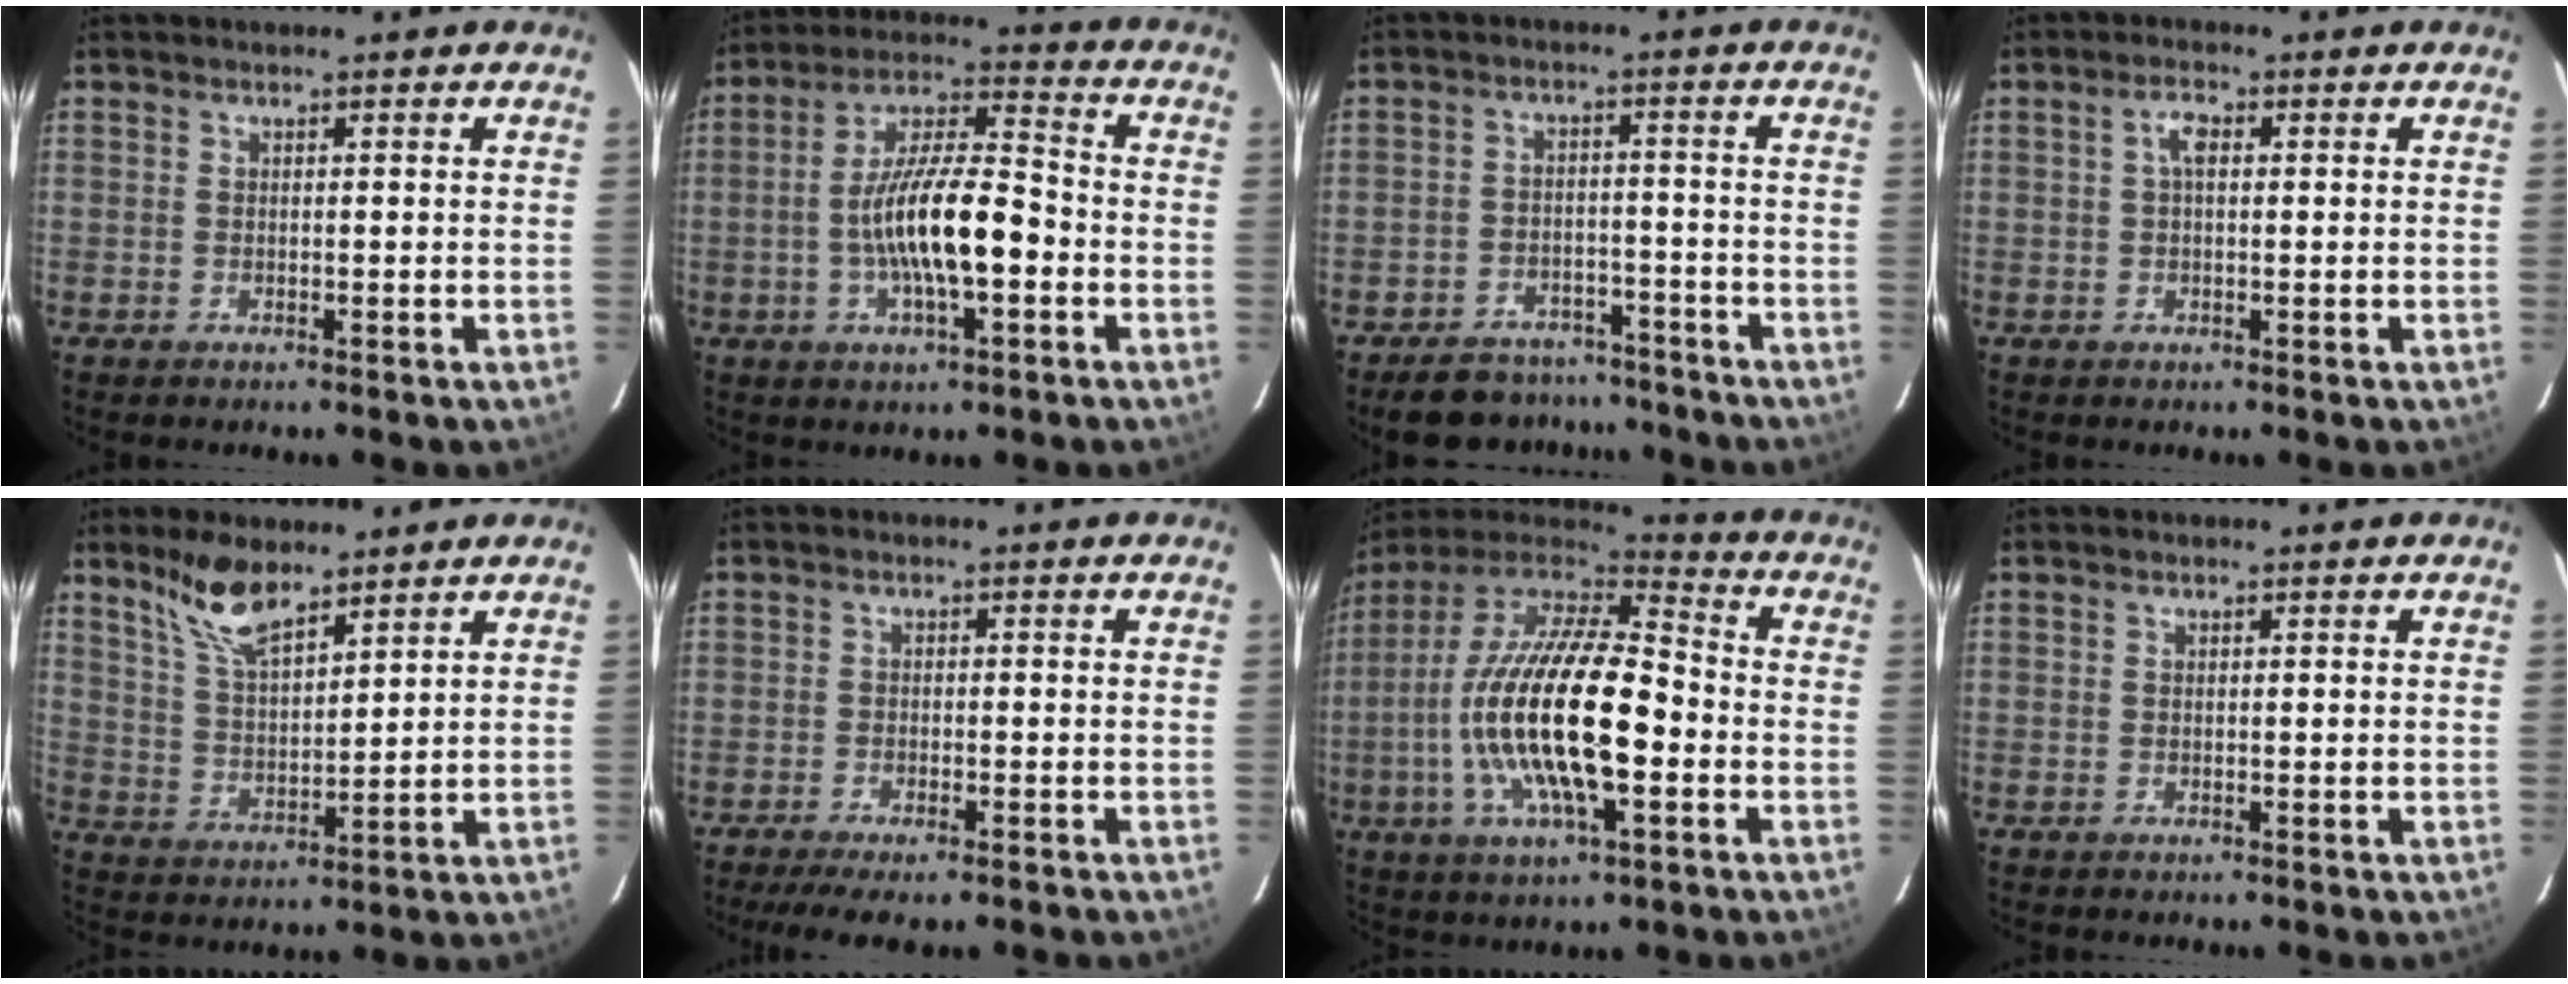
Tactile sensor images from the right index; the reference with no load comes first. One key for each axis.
{"total": 13.7, "fx": -3.3, "fy": 3.7, "fz": 12.8, "tx": -0.239, "ty": 0.006, "tz": -0.061}
{"total": 12.1, "fx": -10.2, "fy": 5.6, "fz": 3.4, "tx": -0.090, "ty": 0.021, "tz": -0.133}
{"total": 2.5, "fx": 0.5, "fy": 1.1, "fz": 2.1, "tx": -0.043, "ty": 0.009, "tz": 0.008}
{"total": 9.2, "fx": 6.9, "fy": 2.9, "fz": 5.3, "tx": -0.102, "ty": 0.007, "tz": 0.142}
{"total": 7.2, "fx": -5.7, "fy": 1.5, "fz": 4.1, "tx": -0.098, "ty": -0.024, "tz": -0.090}
{"total": 23.1, "fx": -4.0, "fy": 7.5, "fz": 21.5, "tx": -0.407, "ty": -0.017, "tz": -0.081}
{"total": 0.0}